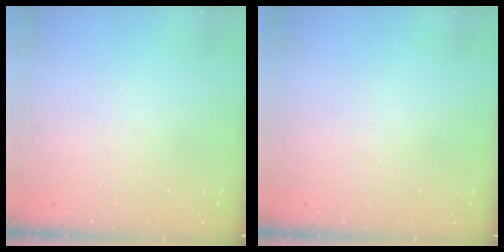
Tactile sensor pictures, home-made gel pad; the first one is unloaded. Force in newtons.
{"total": 0.0}